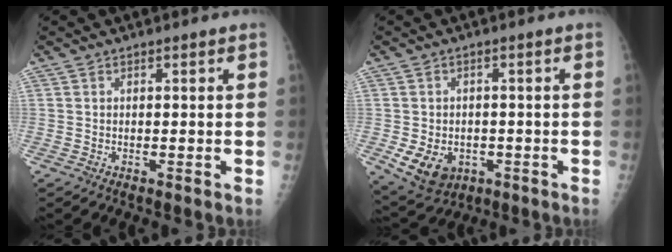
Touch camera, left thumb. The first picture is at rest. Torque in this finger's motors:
{"motor_torque": [0.00, 0.00, 0.77, 0.19, 0.08]}